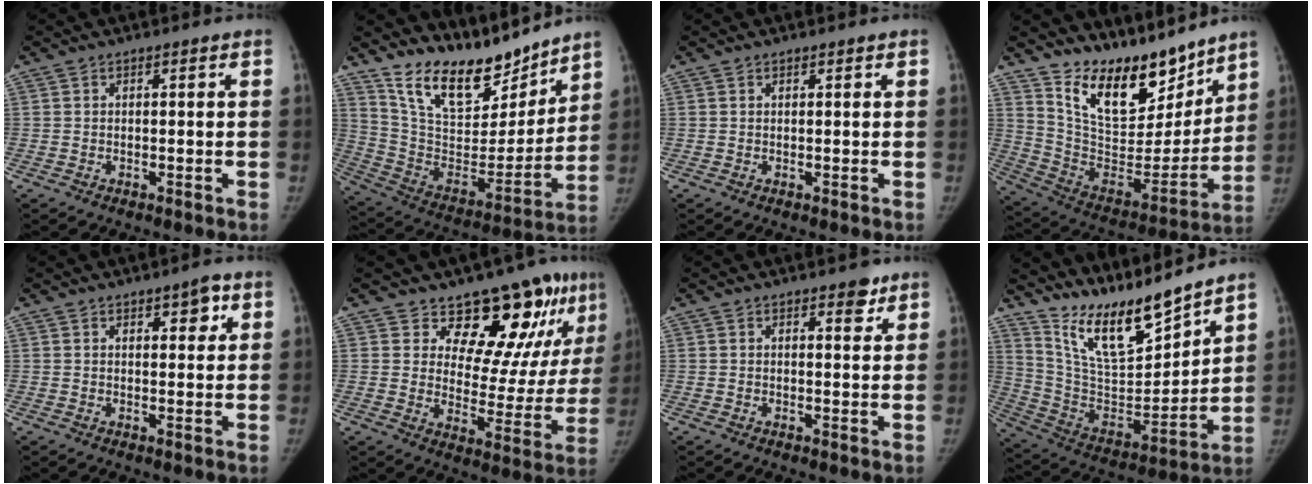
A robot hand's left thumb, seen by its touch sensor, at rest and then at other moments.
{"total": 20.4, "force": [17.2, 7.3, 8.3], "torque": [-0.089, -0.106, 0.302]}
{"total": 0.0}
{"total": 20.9, "force": [16.1, 8.9, 10.0], "torque": [-0.107, -0.107, 0.279]}
{"total": 3.9, "force": [2.0, 1.8, 2.8], "torque": [-0.020, -0.008, 0.025]}
{"total": 17.3, "force": [11.5, 7.8, 10.3], "torque": [-0.076, -0.084, 0.156]}
{"total": 3.0, "force": [2.0, 1.4, 1.7], "torque": [-0.006, -0.011, 0.026]}
{"total": 17.0, "force": [14.7, 3.1, 7.8], "torque": [-0.103, -0.104, 0.282]}